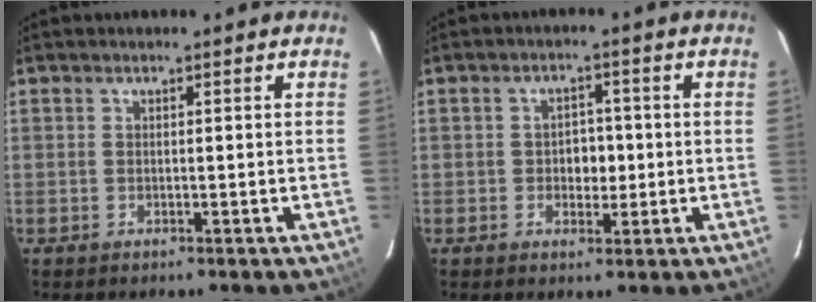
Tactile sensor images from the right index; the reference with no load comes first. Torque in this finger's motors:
{"motor_torque": [0.43, 0.11, 0.18, 0.04]}